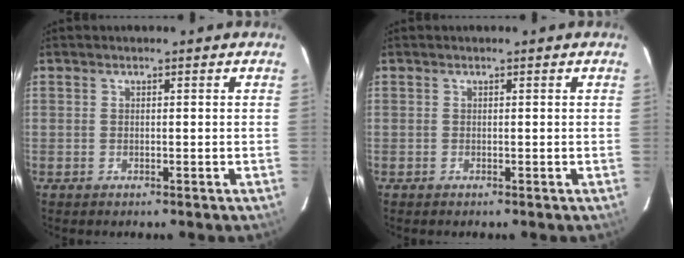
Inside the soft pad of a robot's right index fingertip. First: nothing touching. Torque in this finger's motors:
{"motor_torque": [0.11, 0.11, -0.01, 0.01]}